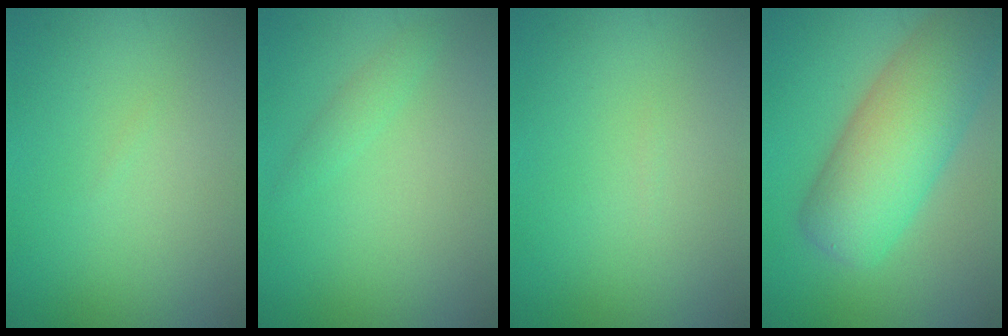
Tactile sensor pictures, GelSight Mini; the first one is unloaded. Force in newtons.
{"total": 1.1, "press": 1.1, "slide": 0.1}
{"total": 0.0}
{"total": 8.8, "press": 8.8, "slide": 0.4}